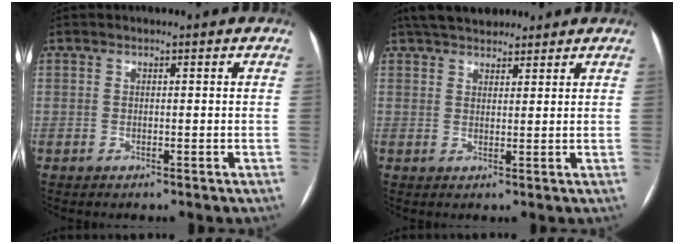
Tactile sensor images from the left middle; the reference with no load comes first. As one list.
[{"total": 7.9, "force": [6.7, 2.9, 3.2], "torque": [-0.047, 0.030, 0.111]}]